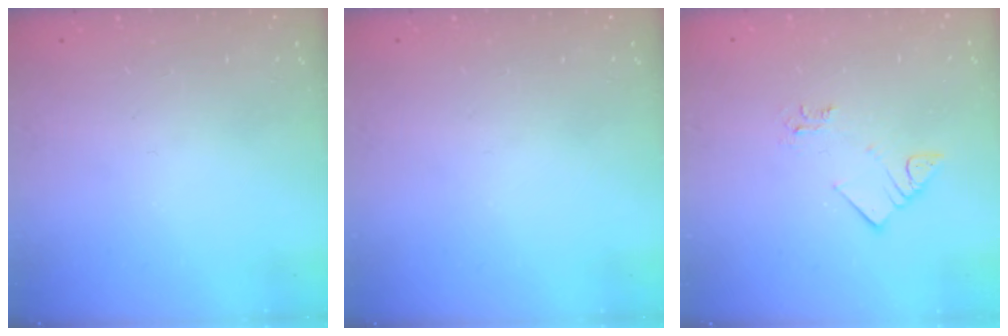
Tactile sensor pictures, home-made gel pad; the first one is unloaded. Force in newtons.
{"total": 0.0}
{"total": 3.0, "press": 3.0, "slide": 0.0}